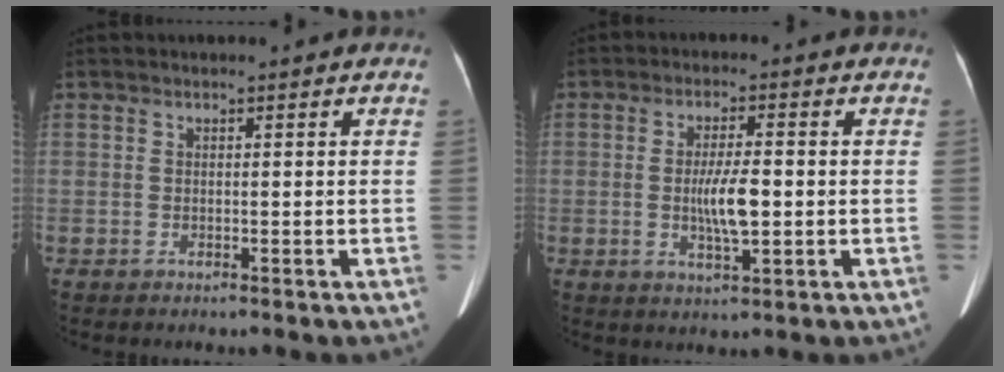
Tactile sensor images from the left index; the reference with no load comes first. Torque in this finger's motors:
{"motor_torque": [0.06, -0.13, 0.09, 0.02]}